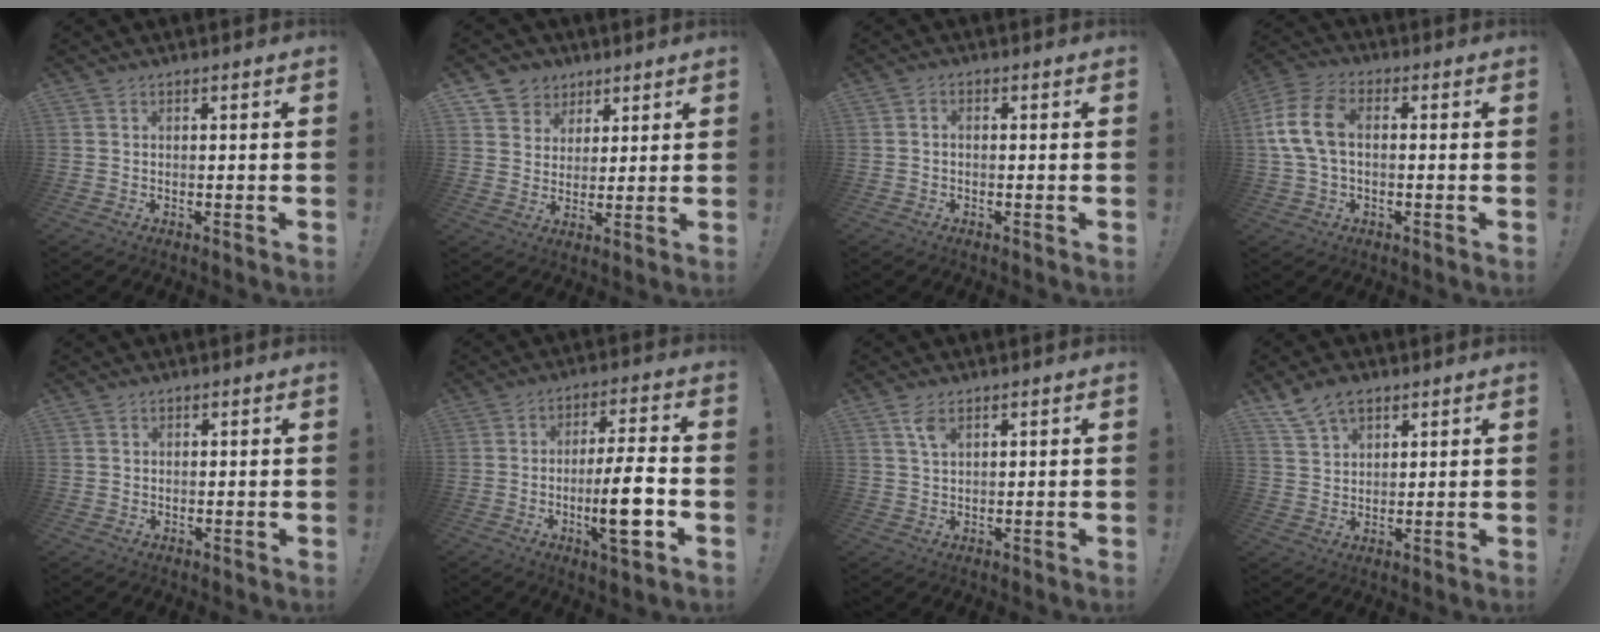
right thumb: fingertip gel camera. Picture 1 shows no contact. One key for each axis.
{"total": 6.9, "fx": 3.1, "fy": 6.1, "fz": 0.5, "tx": -0.010, "ty": -0.024, "tz": 0.064}
{"total": 1.2, "fx": -0.7, "fy": 0.6, "fz": 0.8, "tx": -0.019, "ty": 0.007, "tz": -0.012}
{"total": 11.3, "fx": 0.8, "fy": 7.0, "fz": 8.9, "tx": -0.171, "ty": 0.013, "tz": 0.021}
{"total": 2.2, "fx": 1.3, "fy": 1.8, "fz": 0.0, "tx": 0.012, "ty": -0.010, "tz": 0.021}
{"total": 12.6, "fx": -3.4, "fy": 2.0, "fz": 12.0, "tx": -0.187, "ty": 0.000, "tz": -0.061}
{"total": 3.6, "fx": 2.0, "fy": 1.5, "fz": 2.5, "tx": -0.054, "ty": -0.001, "tz": 0.036}
{"total": 7.8, "fx": 5.5, "fy": 4.3, "fz": 3.4, "tx": -0.062, "ty": -0.022, "tz": 0.107}